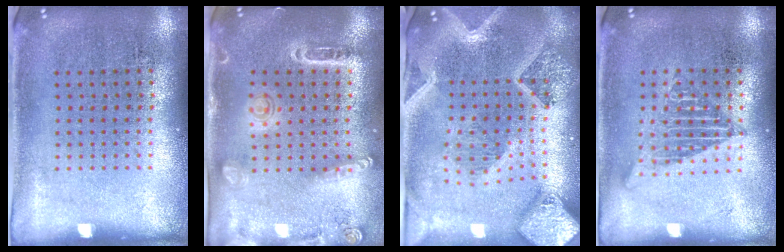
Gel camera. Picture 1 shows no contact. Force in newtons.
{"total": 1.5, "press": 1.4, "slide": 0.4}
{"total": 3.8, "press": 3.0, "slide": 2.2}
{"total": 1.3, "press": 1.3, "slide": 0.1}